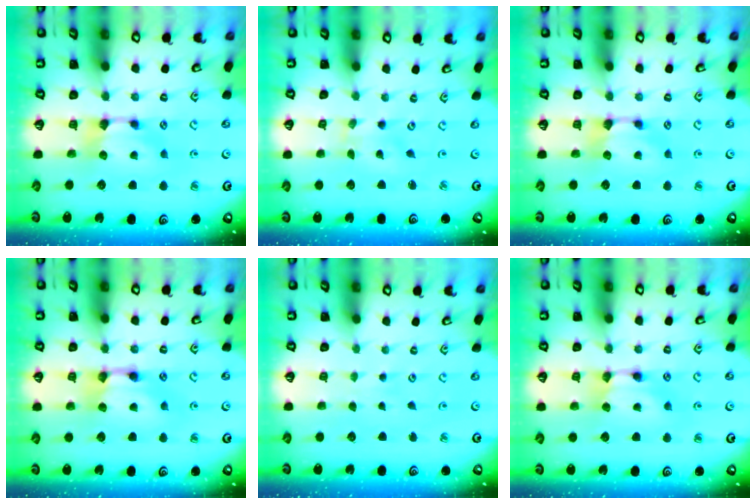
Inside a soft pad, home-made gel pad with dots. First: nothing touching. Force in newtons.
{"total": 5.4, "press": 5.4, "slide": 0.7}
{"total": 0.0}
{"total": 2.5, "press": 2.5, "slide": 0.1}
{"total": 5.2, "press": 5.2, "slide": 0.3}
{"total": 1.7, "press": 1.7, "slide": 0.1}